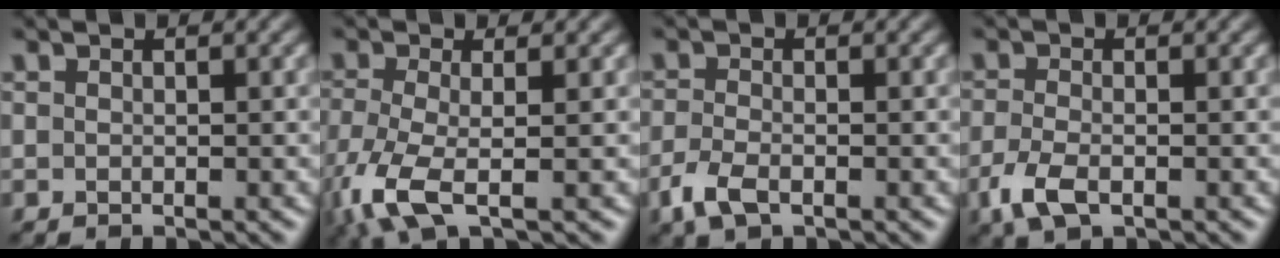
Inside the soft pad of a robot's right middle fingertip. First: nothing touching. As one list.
[{"total": 5.4, "force": [-2.4, 1.8, 4.5], "torque": [-0.119, -0.018, -0.056]}, {"total": 2.8, "force": [-1.6, 1.3, 1.9], "torque": [-0.051, -0.005, -0.038]}, {"total": 3.2, "force": [-1.6, 1.5, 2.4], "torque": [-0.062, -0.006, -0.037]}]